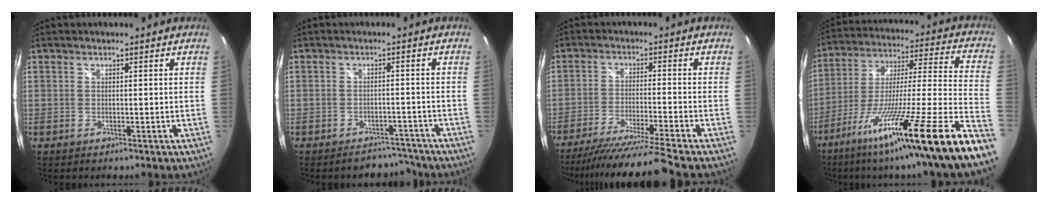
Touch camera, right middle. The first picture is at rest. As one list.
[{"total": 5.7, "force": [-5.2, 2.2, 0.4], "torque": [-0.007, 0.010, -0.068]}, {"total": 14.0, "force": [-12.2, -2.9, 6.2], "torque": [-0.130, -0.032, -0.207]}, {"total": 28.9, "force": [-19.0, -2.3, 21.6], "torque": [-0.320, -0.073, -0.307]}]